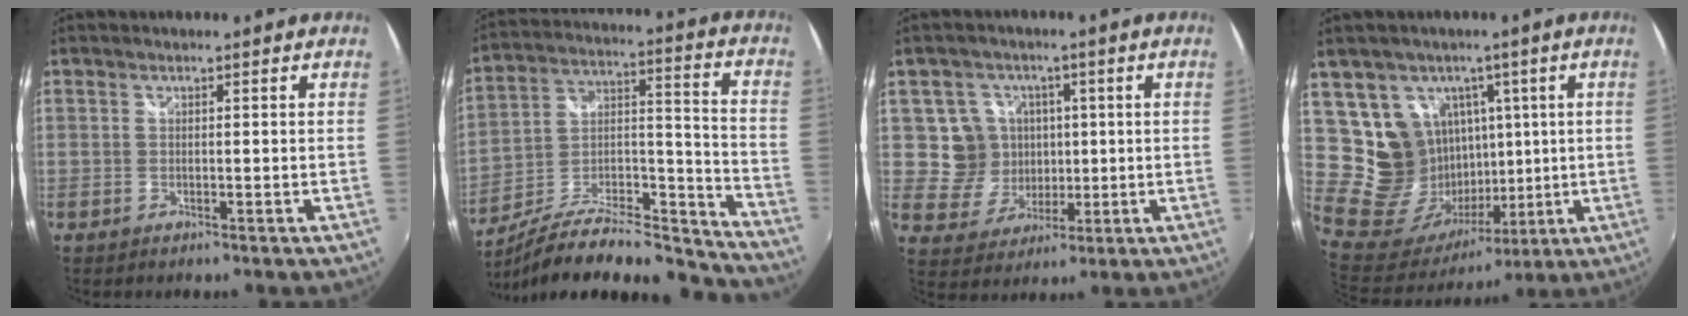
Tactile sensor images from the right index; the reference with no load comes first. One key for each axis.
{"total": 22.0, "fx": -18.4, "fy": 5.8, "fz": 10.6, "tx": -0.162, "ty": 0.014, "tz": -0.286}
{"total": 8.6, "fx": 1.3, "fy": 8.4, "fz": 1.6, "tx": -0.053, "ty": 0.014, "tz": 0.031}
{"total": 16.3, "fx": 6.2, "fy": 14.1, "fz": 5.2, "tx": -0.142, "ty": 0.013, "tz": 0.140}